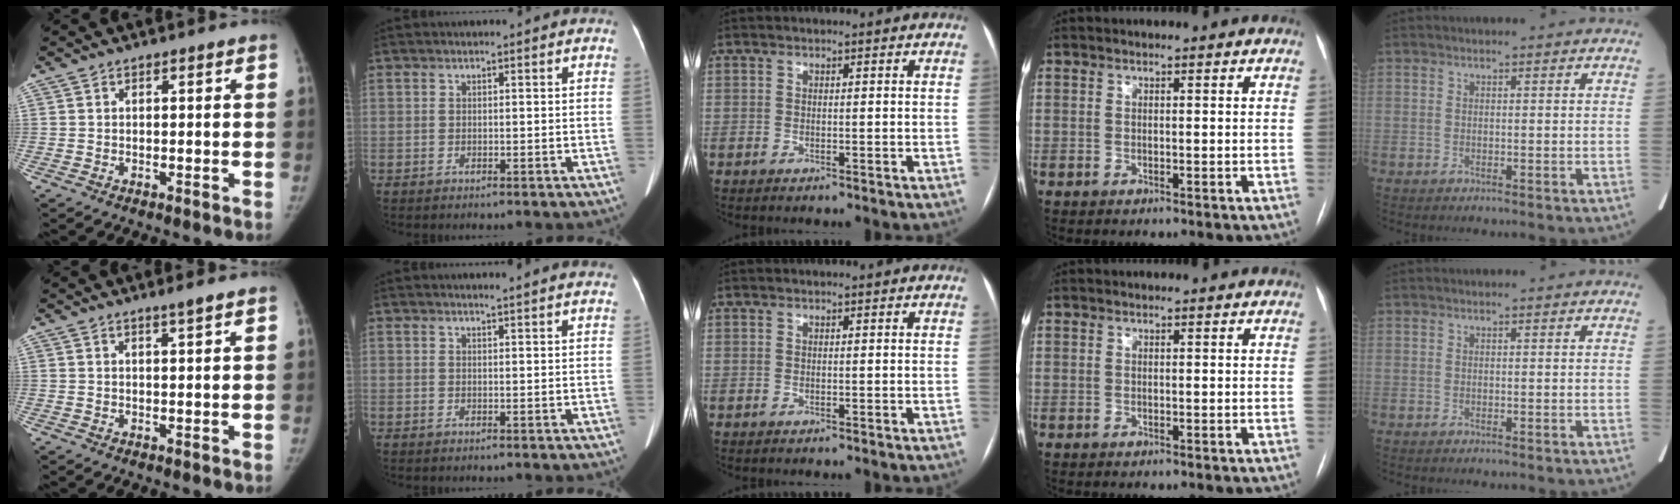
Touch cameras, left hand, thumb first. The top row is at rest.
{"thumb": {"total": 1.7, "force": [1.3, -0.2, 1.1], "torque": [-0.018, -0.011, 0.023]}, "index": {"total": 5.1, "force": [4.7, -0.2, 1.8], "torque": [-0.020, 0.008, 0.040]}}